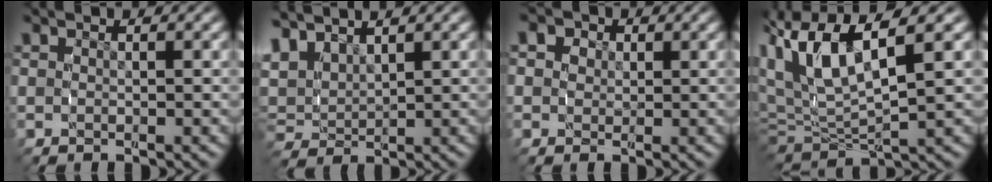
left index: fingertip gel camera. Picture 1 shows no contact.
{"total": 5.9, "force": [2.4, 4.6, 2.7], "torque": [-0.085, 0.001, 0.040]}
{"total": 5.4, "force": [1.6, 4.7, 2.1], "torque": [-0.045, 0.000, 0.019]}
{"total": 8.9, "force": [2.2, 5.6, 6.6], "torque": [-0.156, -0.003, 0.039]}